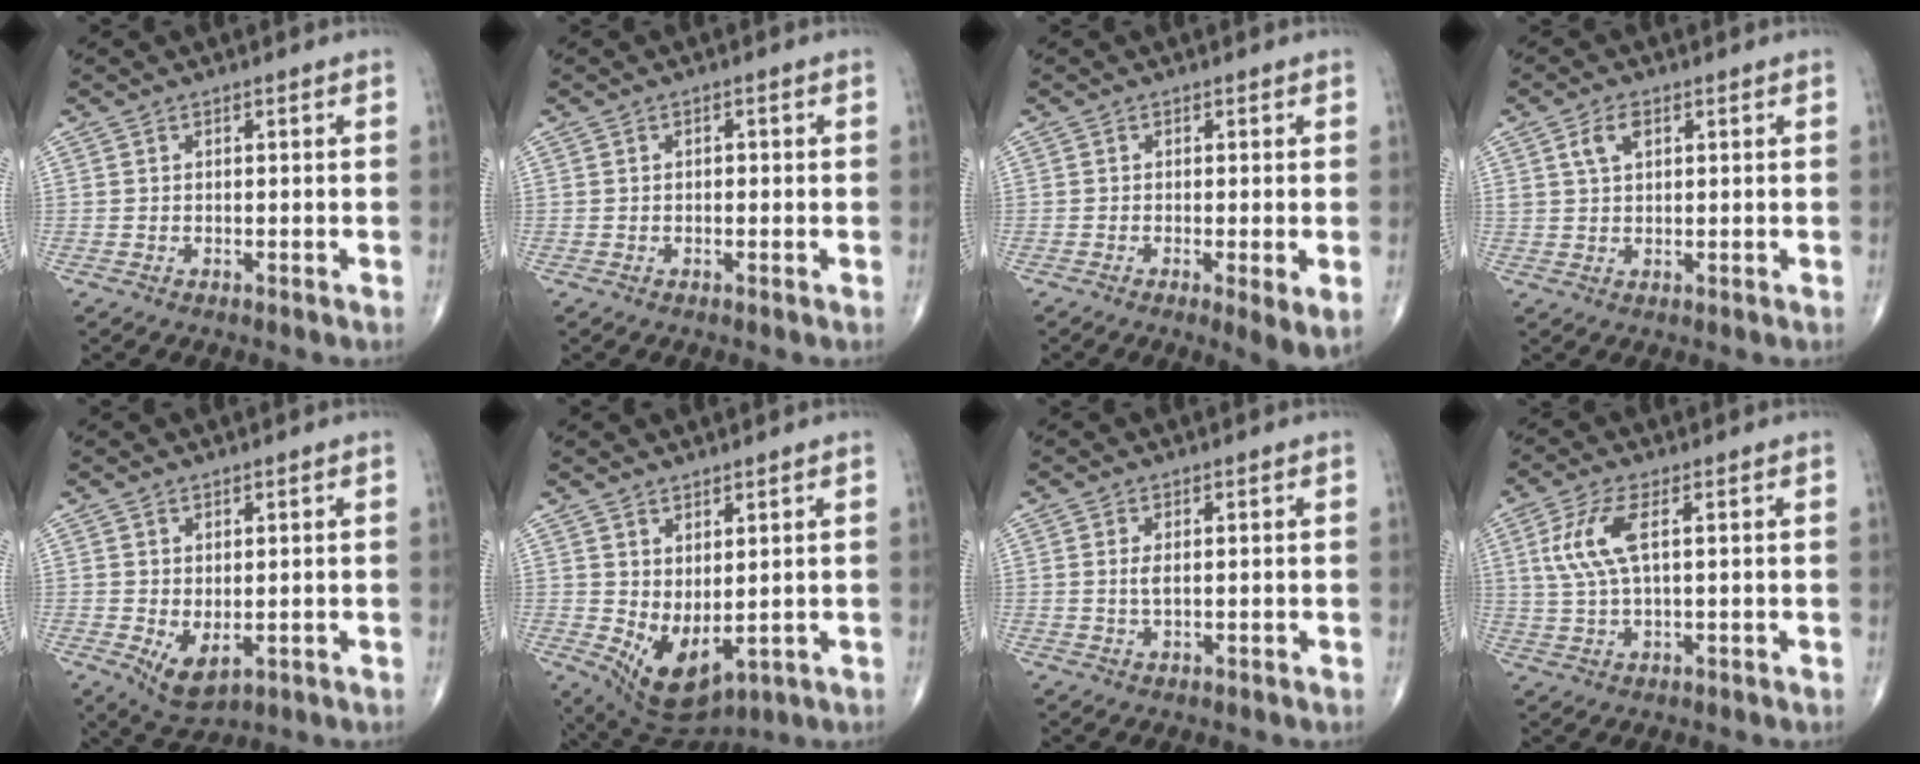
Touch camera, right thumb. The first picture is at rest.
{"total": 0.9, "force": [0.0, 0.6, 0.7], "torque": [-0.007, 0.002, -0.001]}
{"total": 4.2, "force": [-1.0, 0.7, 4.0], "torque": [-0.072, -0.016, -0.021]}
{"total": 3.7, "force": [1.6, 2.1, 2.6], "torque": [-0.048, 0.002, 0.033]}
{"total": 5.1, "force": [-0.6, 2.6, 4.3], "torque": [-0.066, -0.007, 0.008]}
{"total": 8.7, "force": [0.2, 4.5, 7.4], "torque": [-0.118, -0.016, 0.031]}
{"total": 1.7, "force": [0.4, 0.6, 1.6], "torque": [-0.037, -0.003, 0.012]}
{"total": 7.4, "force": [1.9, 2.4, 6.7], "torque": [-0.167, 0.005, 0.042]}